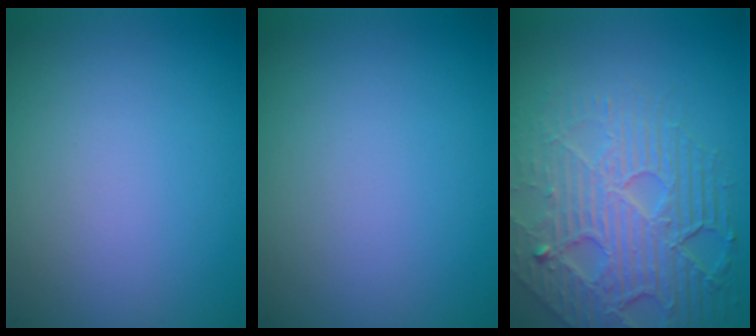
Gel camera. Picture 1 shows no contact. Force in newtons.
{"total": 0.0}
{"total": 8.4, "press": 5.7, "slide": 6.1}